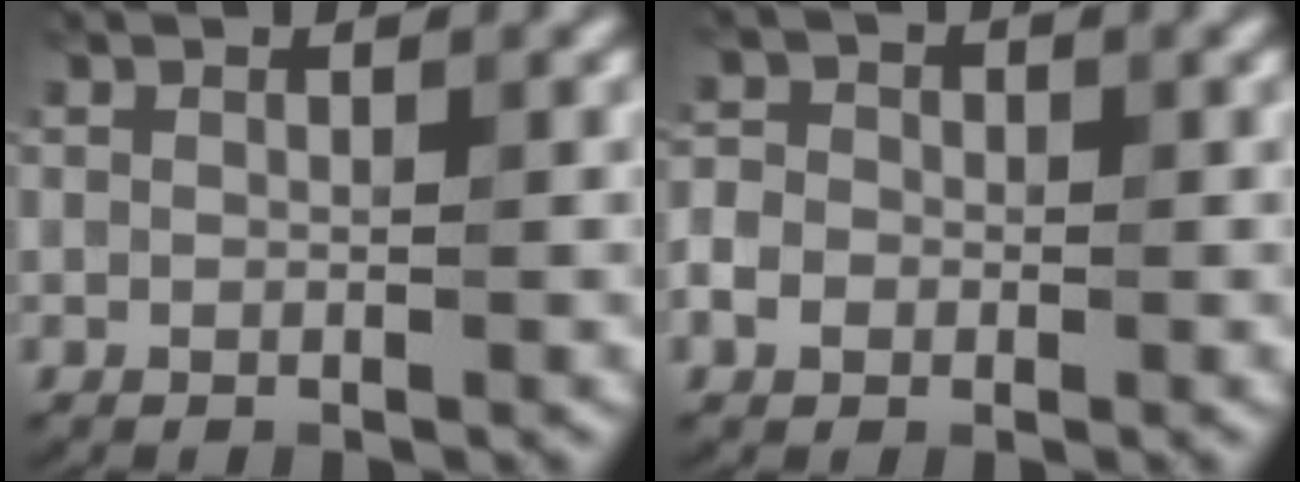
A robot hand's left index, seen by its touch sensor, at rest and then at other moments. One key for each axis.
{"total": 2.8, "fx": -0.7, "fy": 2.5, "fz": 1.1, "tx": -0.009, "ty": 0.003, "tz": -0.023}